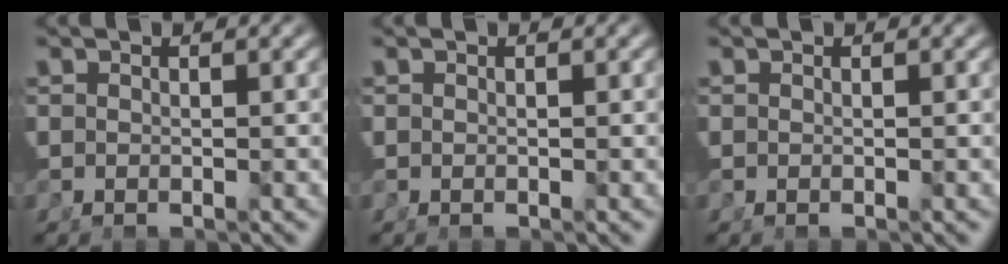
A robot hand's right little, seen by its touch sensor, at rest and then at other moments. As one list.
[{"total": 0.0}, {"total": 0.0}]